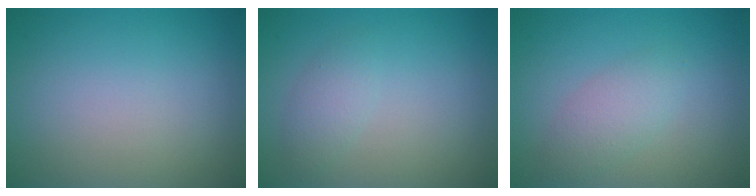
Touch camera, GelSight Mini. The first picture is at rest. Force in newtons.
{"total": 1.7, "press": 1.7, "slide": 0.1}
{"total": 2.4, "press": 2.4, "slide": 0.0}